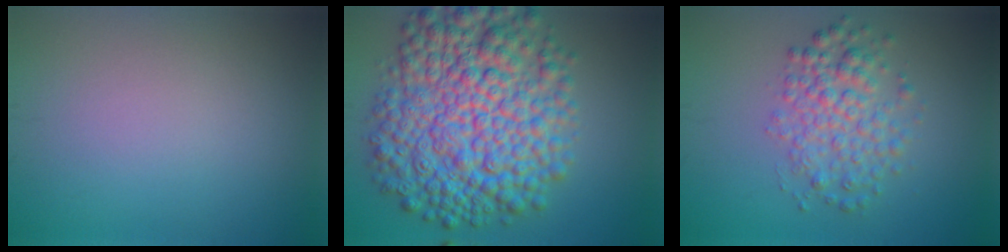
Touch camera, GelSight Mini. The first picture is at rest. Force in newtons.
{"total": 12.1, "press": 12.1, "slide": 0.2}
{"total": 3.9, "press": 3.9, "slide": 0.1}